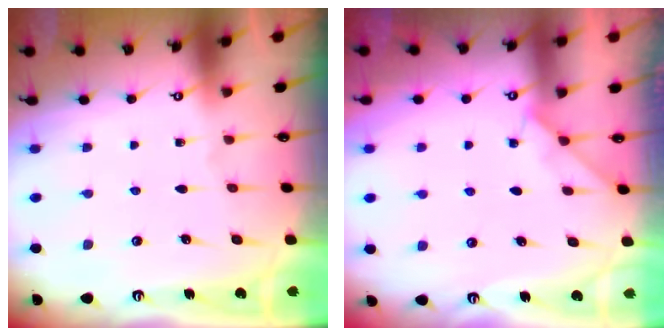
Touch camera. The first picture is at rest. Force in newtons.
{"total": 3.4, "press": 3.4, "slide": 0.4}